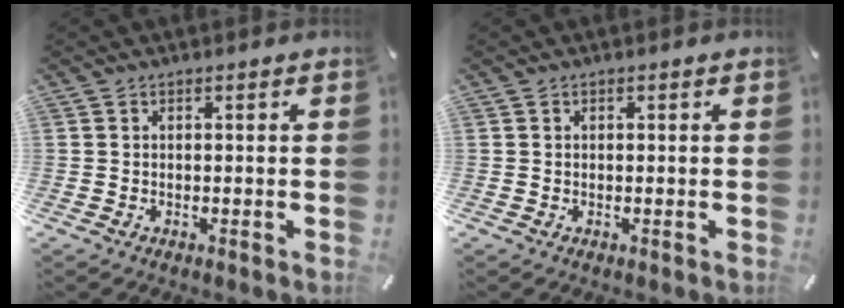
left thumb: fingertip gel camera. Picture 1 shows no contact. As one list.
[{"total": 0.0}]